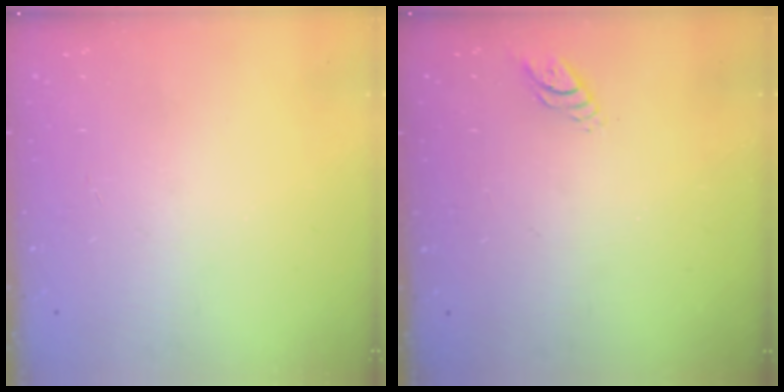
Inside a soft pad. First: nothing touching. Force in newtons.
{"total": 3.6, "press": 3.5, "slide": 0.3}